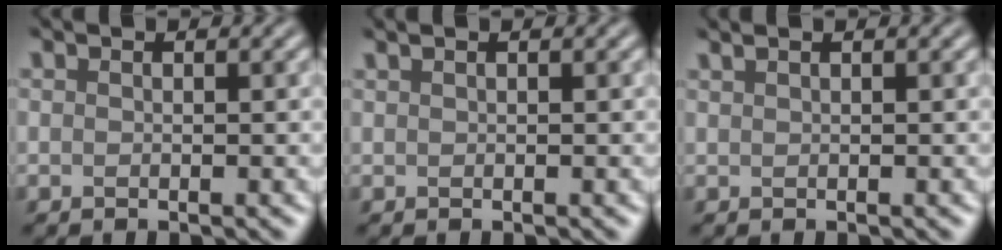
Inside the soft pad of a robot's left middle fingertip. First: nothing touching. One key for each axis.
{"total": 1.4, "fx": 1.0, "fy": 0.6, "fz": 0.8, "tx": -0.009, "ty": 0.014, "tz": 0.018}
{"total": 1.7, "fx": 1.3, "fy": 0.7, "fz": 0.9, "tx": -0.011, "ty": 0.017, "tz": 0.023}